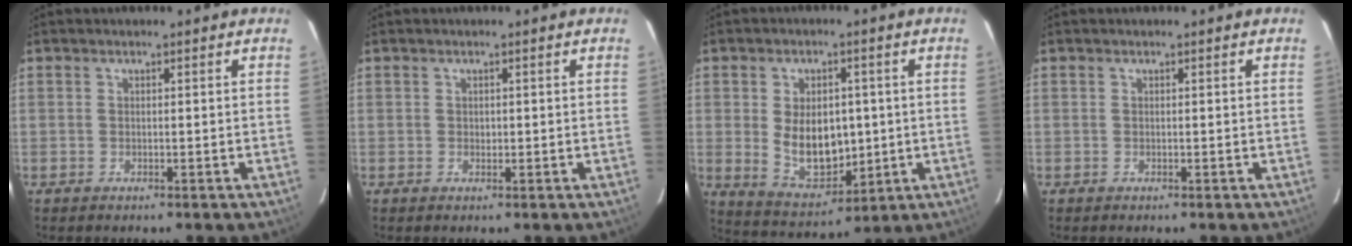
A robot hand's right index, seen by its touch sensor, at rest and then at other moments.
{"total": 0.7, "force": [0.1, 0.7, 0.2], "torque": [0.001, 0.001, 0.004]}
{"total": 11.2, "force": [0.1, 7.1, 8.7], "torque": [-0.166, -0.009, 0.026]}
{"total": 0.0}